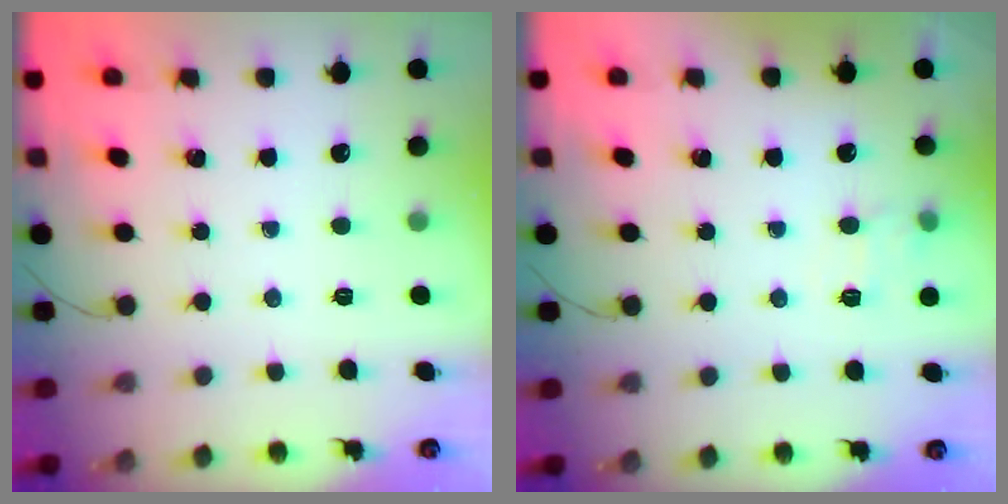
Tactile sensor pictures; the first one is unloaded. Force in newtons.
{"total": 9.5, "press": 9.4, "slide": 1.7}